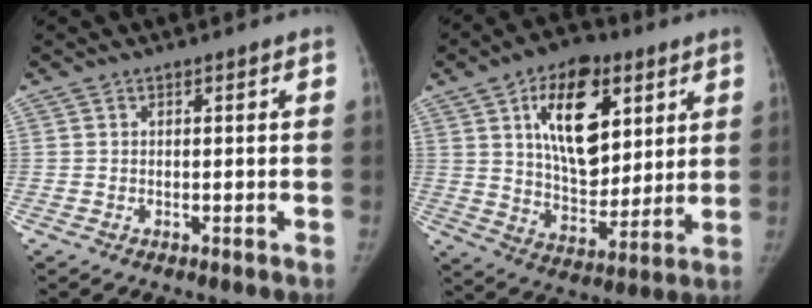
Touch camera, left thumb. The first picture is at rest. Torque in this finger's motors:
{"motor_torque": [0.39, 0.62, 0.58, 0.25, 0.11]}